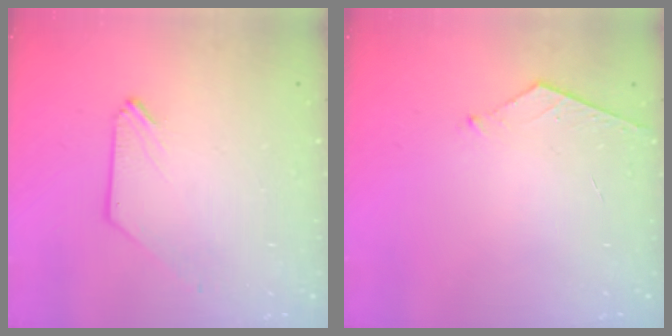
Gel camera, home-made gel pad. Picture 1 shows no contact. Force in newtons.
{"total": 4.3, "press": 4.2, "slide": 0.5}